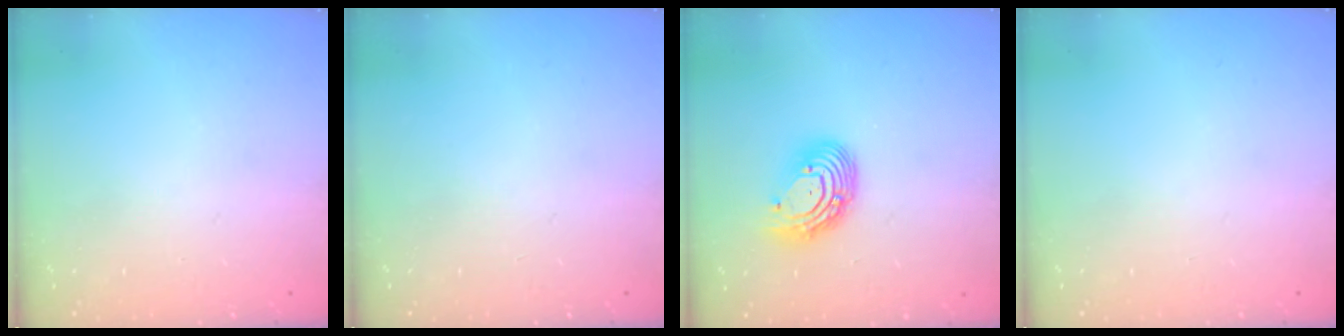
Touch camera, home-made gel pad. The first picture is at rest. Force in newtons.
{"total": 0.0}
{"total": 10.8, "press": 10.8, "slide": 1.0}
{"total": 0.0}